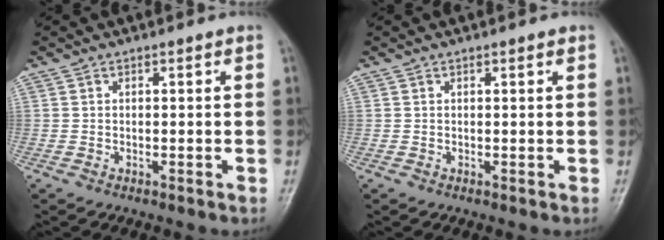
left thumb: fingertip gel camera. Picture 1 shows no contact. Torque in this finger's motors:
{"motor_torque": [-0.13, -0.05, -0.34, -0.23, 0.02]}